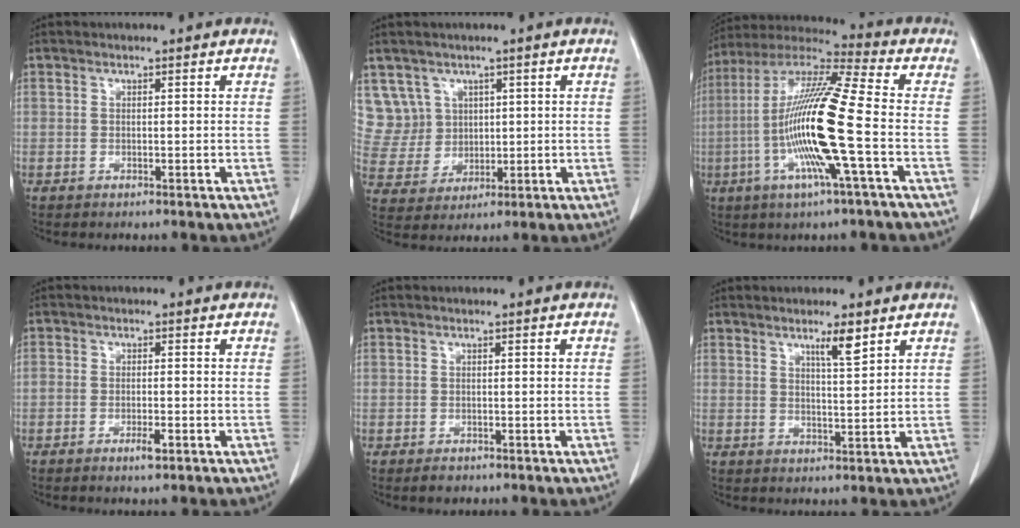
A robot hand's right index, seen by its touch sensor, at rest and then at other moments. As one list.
[{"total": 7.7, "force": [3.6, 6.7, 0.0], "torque": [-0.004, 0.027, 0.087]}, {"total": 17.4, "force": [-3.6, -0.1, 17.0], "torque": [-0.340, -0.006, -0.081]}, {"total": 2.4, "force": [-1.4, 0.6, 1.9], "torque": [-0.032, 0.001, -0.024]}, {"total": 1.4, "force": [-1.0, 0.8, 0.6], "torque": [-0.012, -0.001, -0.011]}, {"total": 3.8, "force": [2.5, 0.3, 2.8], "torque": [-0.050, -0.003, 0.044]}]